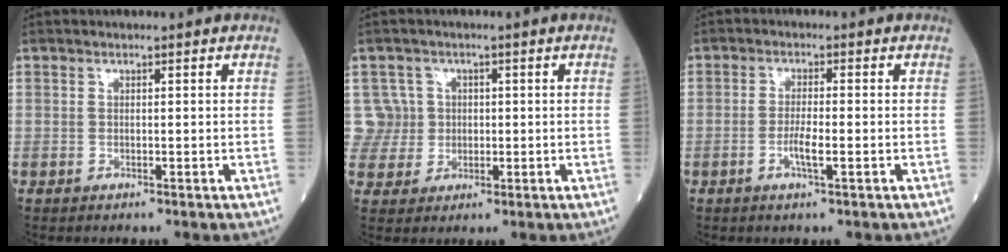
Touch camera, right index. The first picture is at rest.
{"total": 5.0, "force": [1.0, 4.9, -0.6], "torque": [0.031, 0.016, 0.021]}
{"total": 3.1, "force": [-1.0, 0.3, 3.0], "torque": [-0.056, -0.001, -0.021]}